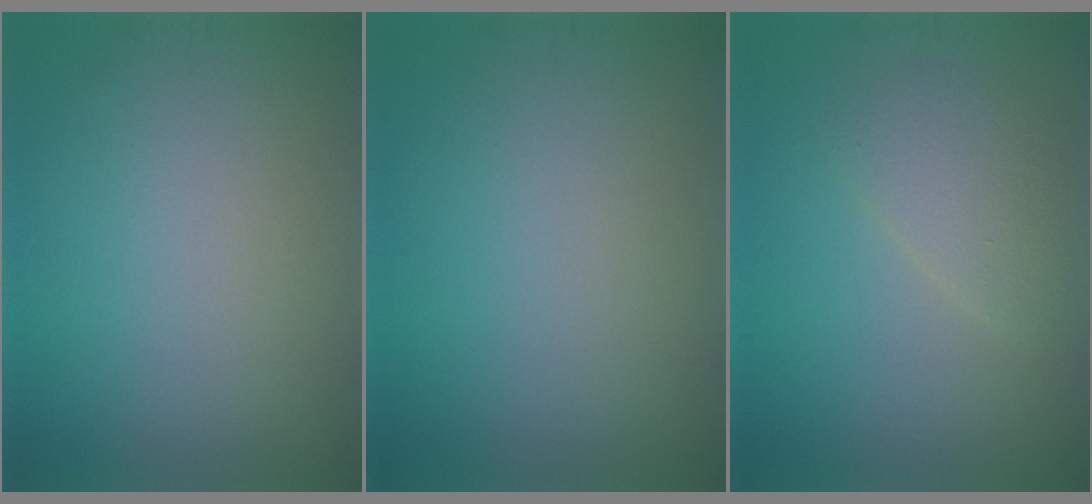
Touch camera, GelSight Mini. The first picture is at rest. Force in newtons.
{"total": 0.0}
{"total": 2.4, "press": 2.3, "slide": 0.2}